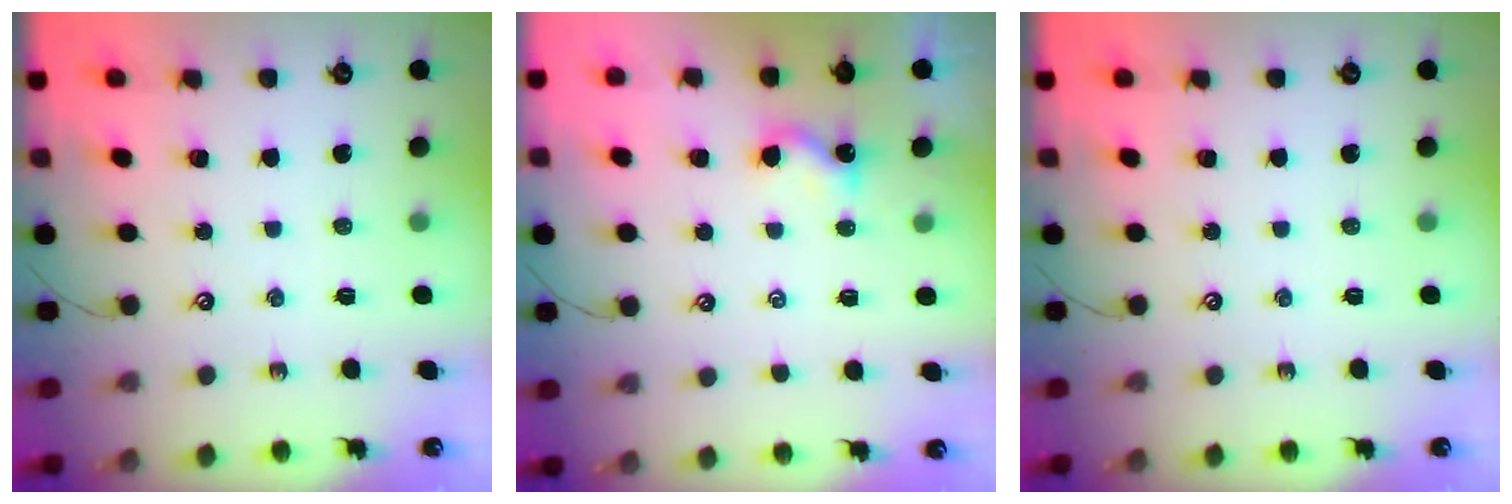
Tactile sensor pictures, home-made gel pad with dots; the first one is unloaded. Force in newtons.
{"total": 1.7, "press": 1.7, "slide": 0.2}
{"total": 0.0}